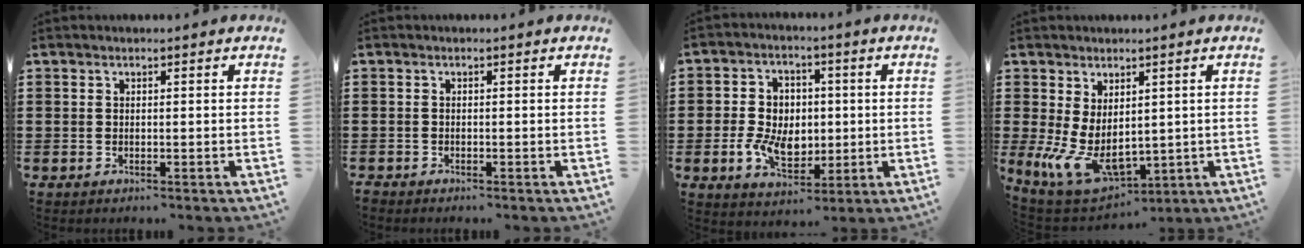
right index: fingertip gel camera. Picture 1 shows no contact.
{"total": 0.6, "force": [-0.6, 0.1, -0.1], "torque": [0.001, 0.001, -0.013]}
{"total": 8.1, "force": [-0.8, 6.1, 5.3], "torque": [-0.110, 0.013, -0.015]}
{"total": 8.4, "force": [0.0, 5.2, 6.6], "torque": [-0.151, -0.014, 0.007]}